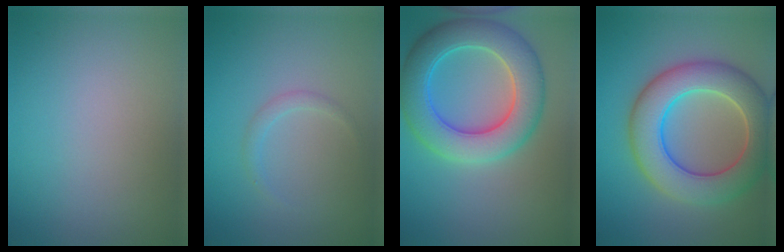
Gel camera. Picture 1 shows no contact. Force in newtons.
{"total": 1.0, "press": 1.0, "slide": 0.0}
{"total": 7.6, "press": 7.6, "slide": 0.3}
{"total": 9.1, "press": 9.0, "slide": 0.7}